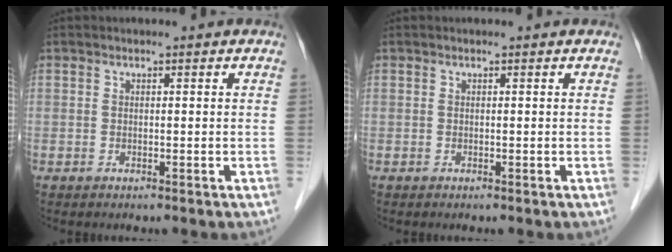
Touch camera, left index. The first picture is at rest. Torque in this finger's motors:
{"motor_torque": [-0.03, -0.03, 0.00, 0.00]}